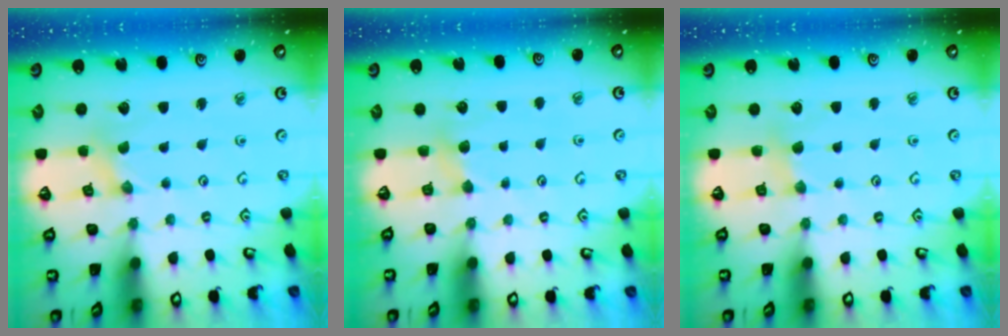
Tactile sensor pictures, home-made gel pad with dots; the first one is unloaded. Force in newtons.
{"total": 3.8, "press": 3.7, "slide": 0.5}
{"total": 3.5, "press": 3.4, "slide": 0.6}